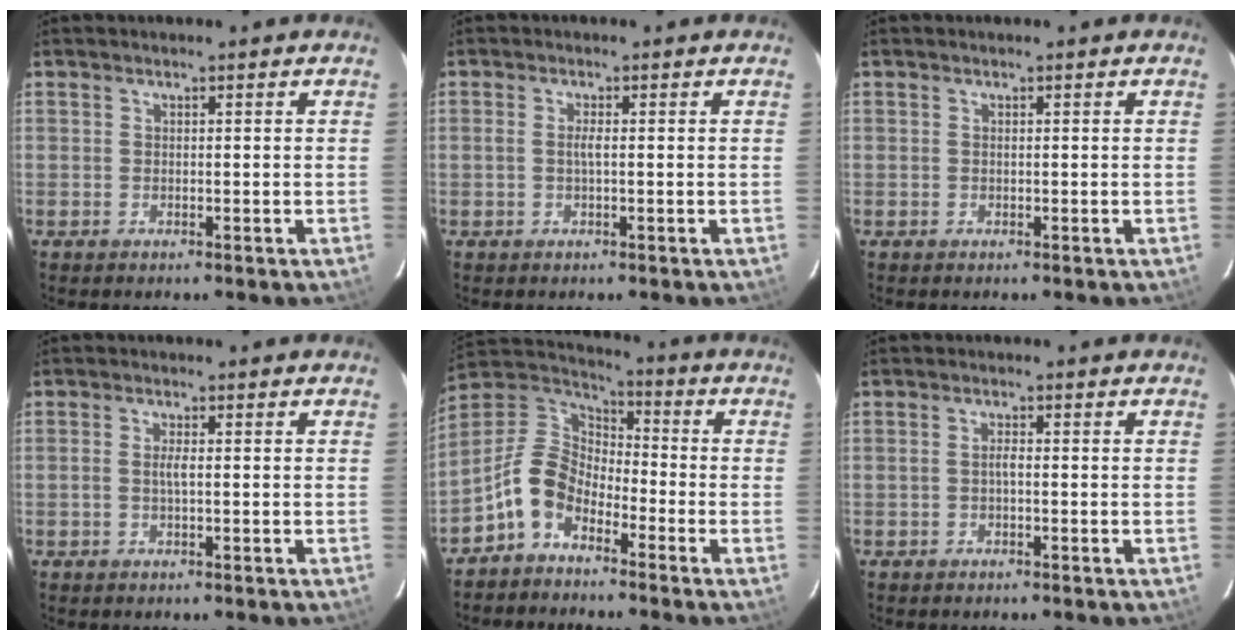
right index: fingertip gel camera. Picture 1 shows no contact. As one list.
[{"total": 1.4, "force": [-0.2, 0.1, 1.4], "torque": [-0.028, 0.001, -0.005]}, {"total": 0.0}, {"total": 1.6, "force": [-0.2, 0.2, 1.6], "torque": [-0.032, 0.001, -0.006]}, {"total": 10.2, "force": [-5.8, 6.4, 5.4], "torque": [-0.116, 0.028, -0.126]}, {"total": 1.2, "force": [-0.4, 0.2, 1.1], "torque": [-0.022, 0.006, -0.008]}]